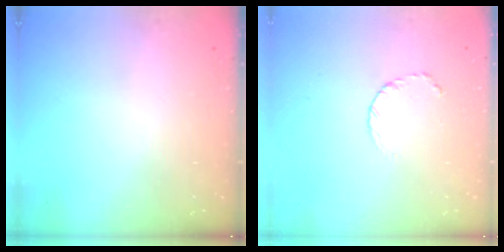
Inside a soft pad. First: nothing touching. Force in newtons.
{"total": 3.5, "press": 3.5, "slide": 0.4}